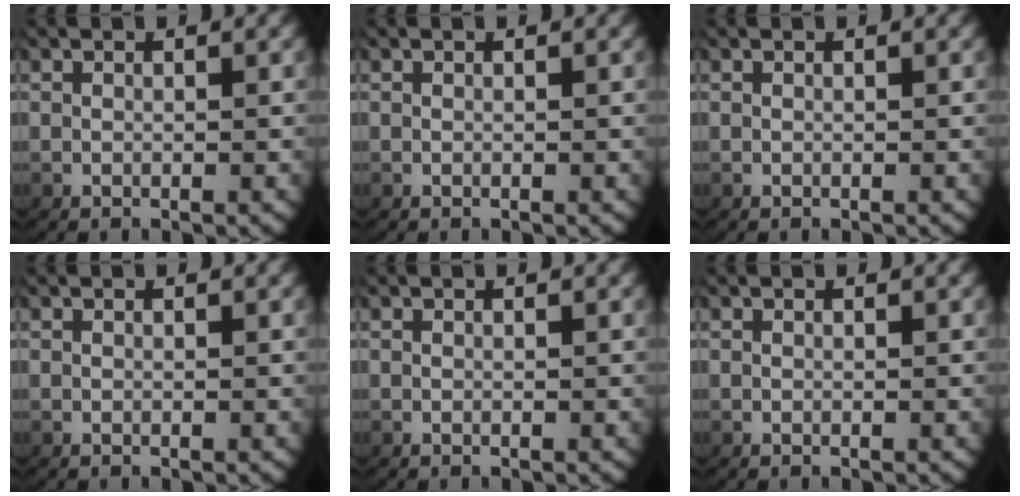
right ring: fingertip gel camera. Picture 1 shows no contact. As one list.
[{"total": 0.0}, {"total": 0.0}, {"total": 0.0}, {"total": 0.0}, {"total": 0.0}]